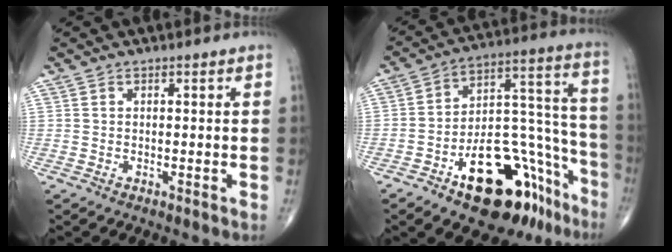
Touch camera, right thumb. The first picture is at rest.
{"total": 23.6, "force": [-13.3, 11.5, 15.8], "torque": [-0.152, 0.116, -0.193]}